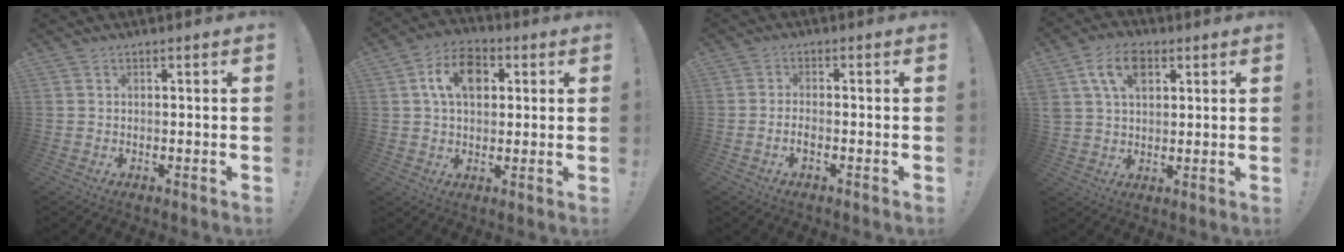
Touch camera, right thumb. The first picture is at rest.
{"total": 11.6, "force": [3.2, 7.8, 8.0], "torque": [-0.120, 0.012, 0.058]}
{"total": 2.2, "force": [-1.3, 0.5, 1.7], "torque": [-0.036, 0.006, -0.020]}
{"total": 10.5, "force": [4.4, 6.8, 6.6], "torque": [-0.129, 0.008, 0.082]}